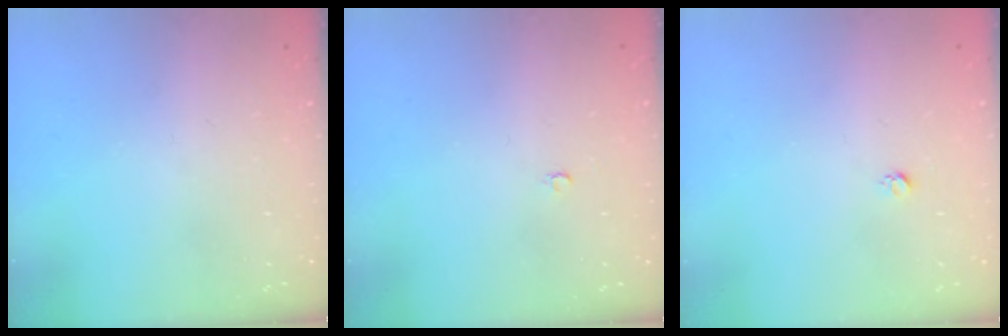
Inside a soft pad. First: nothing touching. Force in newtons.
{"total": 2.1, "press": 2.1, "slide": 0.2}
{"total": 2.7, "press": 2.7, "slide": 0.3}